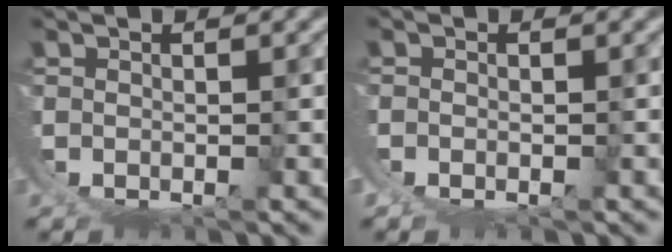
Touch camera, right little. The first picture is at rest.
{"total": 0.6, "force": [0.0, 0.2, 0.5], "torque": [-0.014, -0.001, 0.000]}